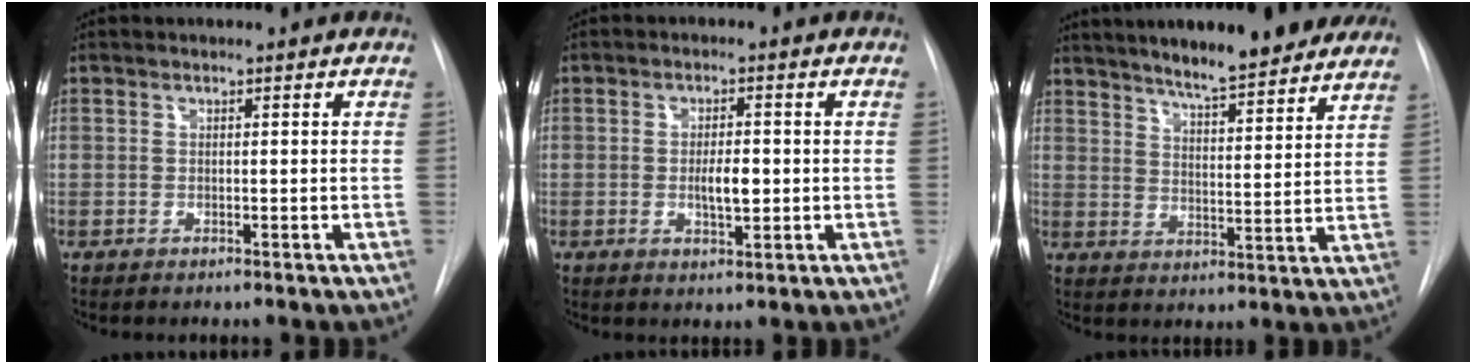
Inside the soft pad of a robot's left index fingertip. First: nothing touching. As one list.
[{"total": 4.0, "force": [-0.4, 1.4, 3.8], "torque": [-0.063, -0.001, -0.004]}, {"total": 17.0, "force": [14.2, 2.3, 9.0], "torque": [-0.130, 0.008, 0.193]}]